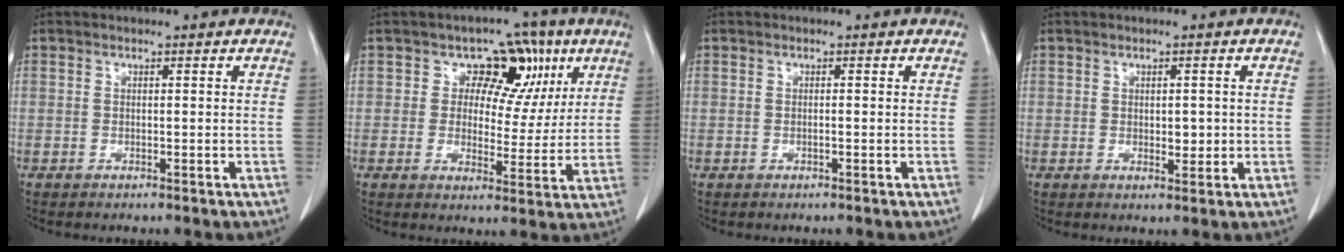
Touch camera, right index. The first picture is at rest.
{"total": 10.5, "force": [3.9, 7.5, 6.1], "torque": [-0.060, 0.030, 0.059]}
{"total": 0.6, "force": [-0.2, 0.2, 0.6], "torque": [-0.015, 0.002, -0.002]}
{"total": 3.0, "force": [-0.1, 1.7, 2.5], "torque": [-0.039, 0.001, 0.006]}